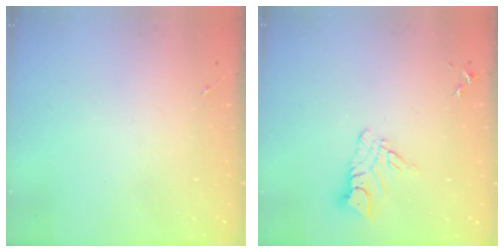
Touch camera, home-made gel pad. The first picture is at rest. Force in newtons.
{"total": 8.6, "press": 8.5, "slide": 0.9}